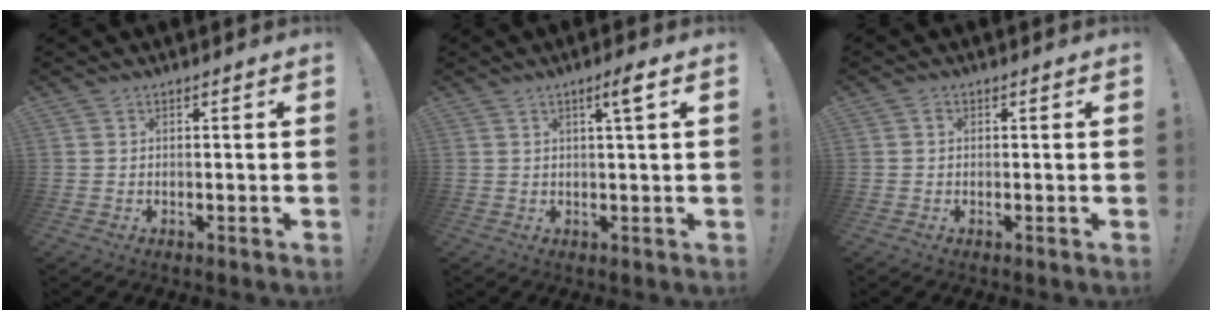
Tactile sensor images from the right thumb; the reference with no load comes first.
{"total": 3.8, "force": [1.5, -0.2, 3.5], "torque": [-0.058, -0.002, 0.018]}
{"total": 0.7, "force": [-0.1, 0.6, 0.2], "torque": [-0.008, 0.004, -0.001]}